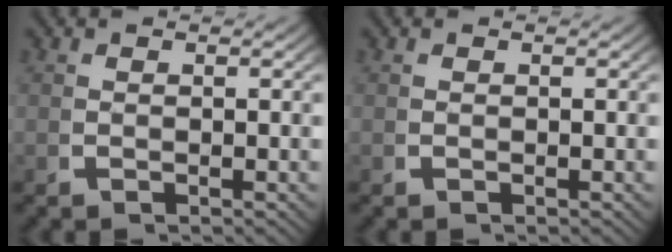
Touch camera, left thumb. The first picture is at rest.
{"total": 0.0}